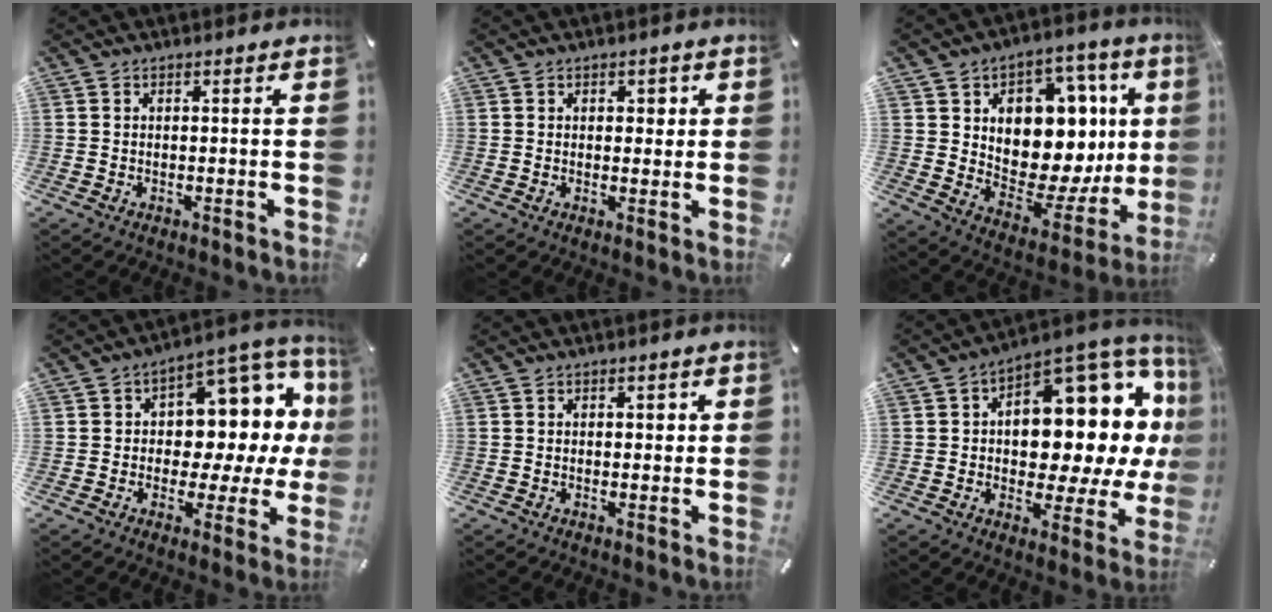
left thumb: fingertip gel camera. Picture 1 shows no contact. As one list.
[{"total": 2.1, "force": [0.6, 1.6, 1.2], "torque": [-0.002, -0.003, 0.003]}, {"total": 15.5, "force": [4.5, 10.7, 10.2], "torque": [-0.120, -0.067, 0.074]}, {"total": 12.6, "force": [3.5, 8.8, 8.4], "torque": [-0.096, -0.051, 0.061]}, {"total": 1.3, "force": [0.3, 1.0, 0.9], "torque": [0.000, 0.000, 0.001]}, {"total": 17.6, "force": [5.8, 10.5, 12.8], "torque": [-0.137, -0.080, 0.096]}]